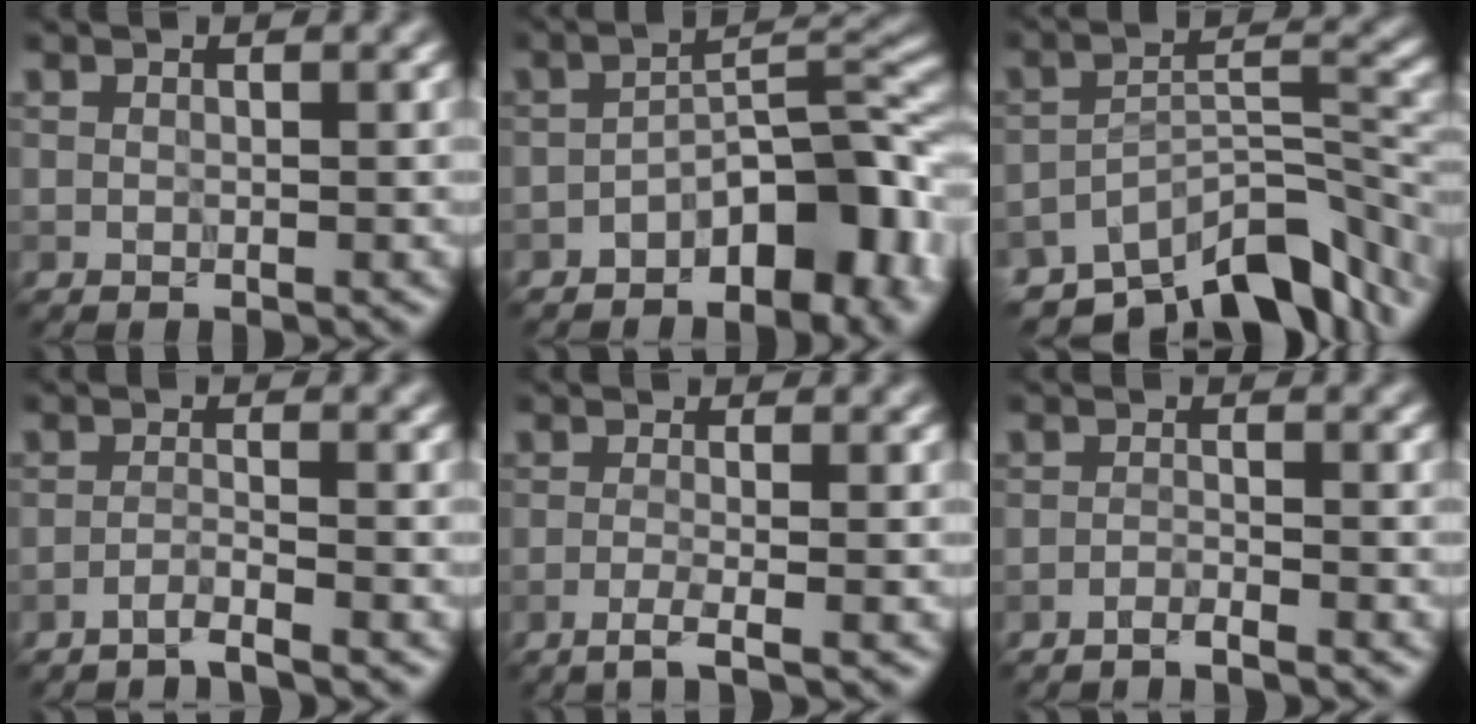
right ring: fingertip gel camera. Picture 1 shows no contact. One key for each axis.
{"total": 7.8, "fx": -3.9, "fy": 3.5, "fz": 5.7, "tx": -0.061, "ty": 0.017, "tz": -0.071}
{"total": 10.4, "fx": -7.5, "fy": 4.1, "fz": 6.0, "tx": -0.086, "ty": 0.000, "tz": -0.123}
{"total": 1.7, "fx": -1.4, "fy": 0.0, "fz": 0.9, "tx": -0.011, "ty": 0.005, "tz": -0.038}
{"total": 2.2, "fx": -1.2, "fy": 0.5, "fz": 1.8, "tx": -0.024, "ty": 0.002, "tz": -0.036}
{"total": 1.5, "fx": -1.4, "fy": 0.1, "fz": 0.6, "tx": -0.008, "ty": 0.002, "tz": -0.032}